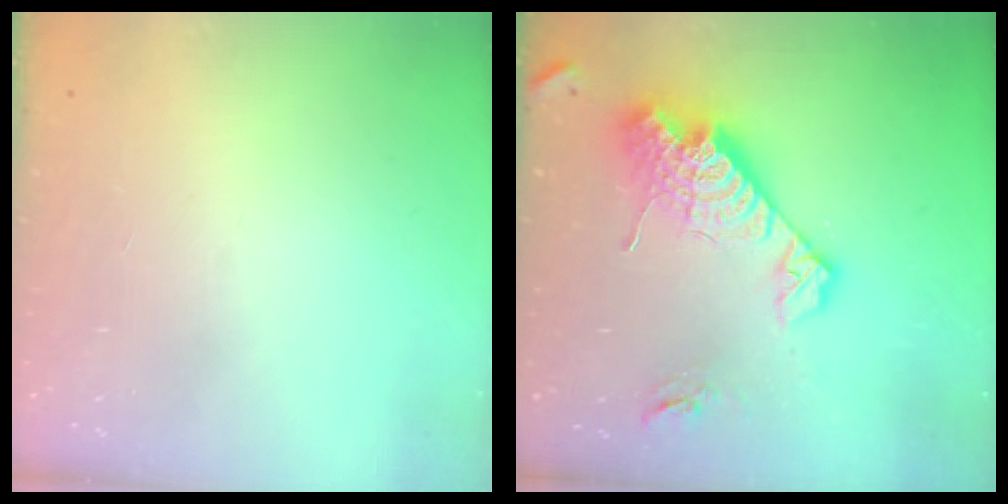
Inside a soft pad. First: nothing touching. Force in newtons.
{"total": 18.7, "press": 18.6, "slide": 1.4}